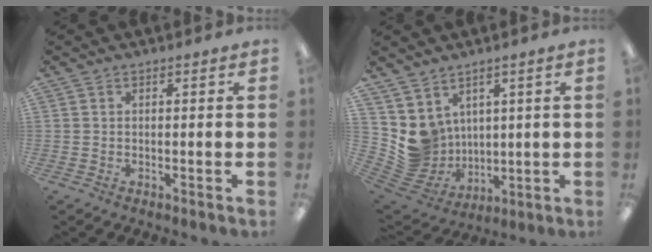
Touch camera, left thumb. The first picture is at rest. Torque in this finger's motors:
{"motor_torque": [-0.18, 0.46, 0.52, -0.64, 0.06]}